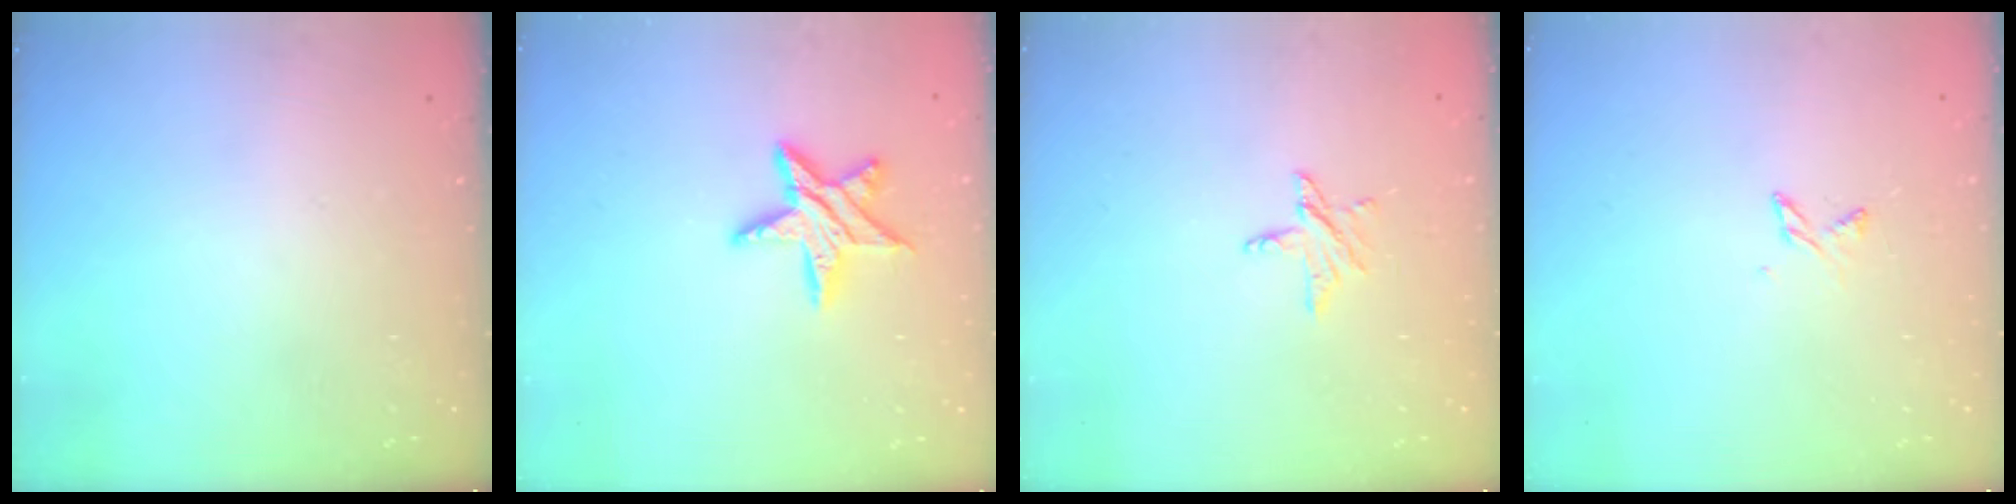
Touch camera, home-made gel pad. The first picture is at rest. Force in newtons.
{"total": 10.8, "press": 10.7, "slide": 0.7}
{"total": 4.7, "press": 4.7, "slide": 0.4}
{"total": 2.7, "press": 2.7, "slide": 0.4}